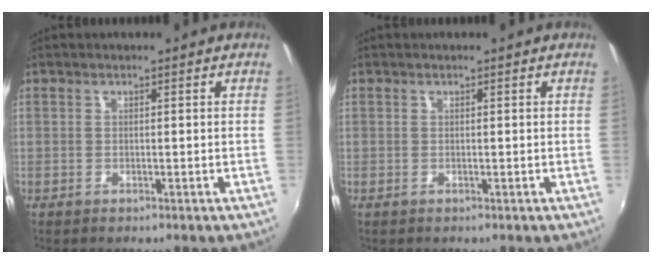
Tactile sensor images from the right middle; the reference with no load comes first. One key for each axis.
{"total": 0.0}